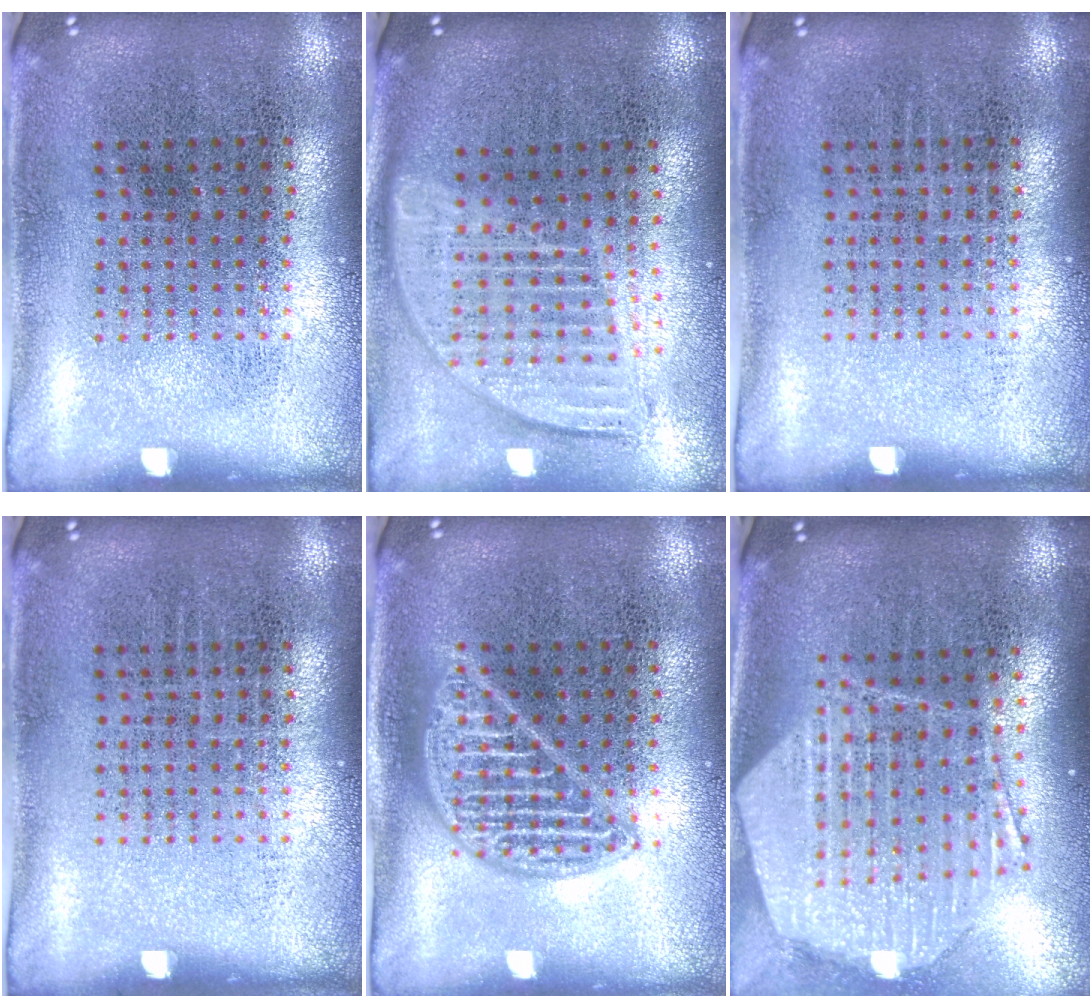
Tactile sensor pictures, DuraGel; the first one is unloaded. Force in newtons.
{"total": 1.8, "press": 1.5, "slide": 1.0}
{"total": 0.0}
{"total": 0.0}
{"total": 2.2, "press": 2.1, "slide": 0.3}
{"total": 2.3, "press": 1.9, "slide": 1.3}